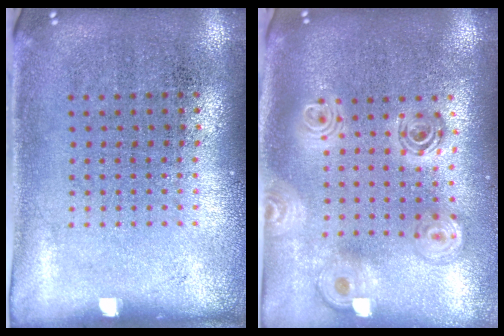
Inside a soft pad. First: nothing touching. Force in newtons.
{"total": 2.2, "press": 1.8, "slide": 1.2}